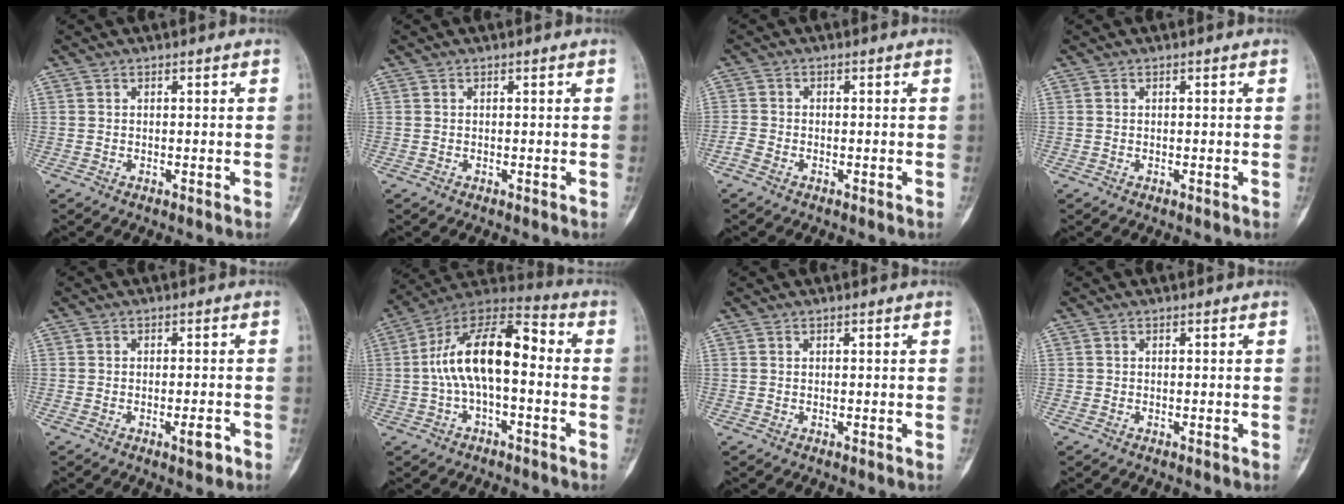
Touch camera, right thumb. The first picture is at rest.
{"total": 0.0}
{"total": 2.1, "force": [-1.3, 1.2, 1.0], "torque": [-0.025, 0.005, -0.030]}
{"total": 0.0}
{"total": 2.8, "force": [-1.5, 0.9, 2.2], "torque": [-0.030, 0.006, -0.022]}
{"total": 15.6, "force": [-0.6, 7.2, 13.9], "torque": [-0.239, 0.055, -0.022]}
{"total": 0.0}
{"total": 0.0}